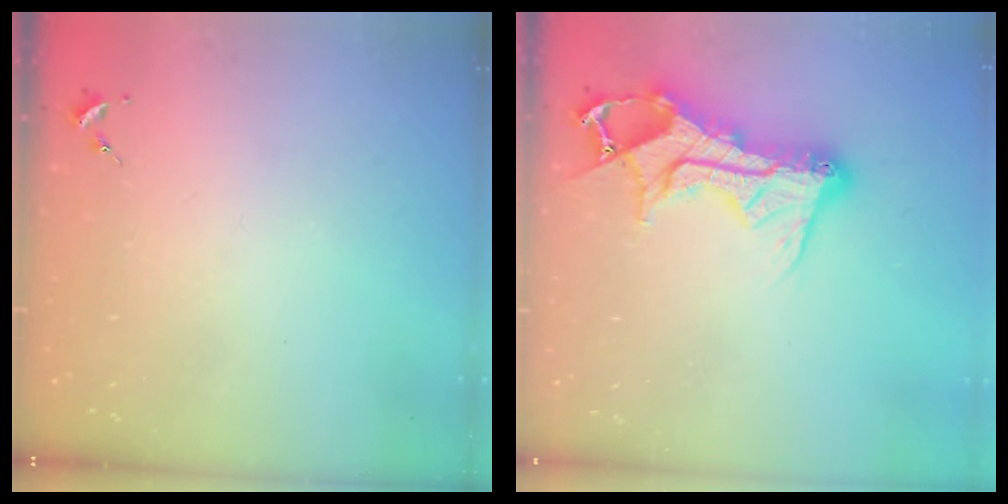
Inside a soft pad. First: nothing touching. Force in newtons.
{"total": 17.1, "press": 17.1, "slide": 1.5}